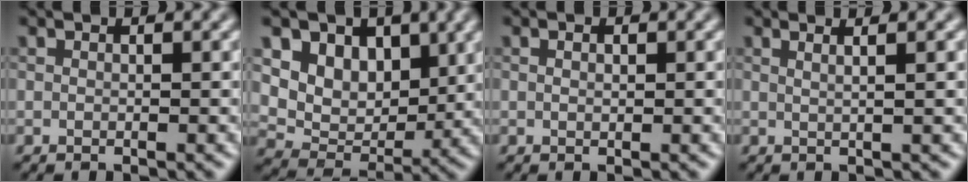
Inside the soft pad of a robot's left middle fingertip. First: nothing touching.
{"total": 7.0, "force": [3.1, 5.1, 3.6], "torque": [-0.066, -0.011, 0.061]}
{"total": 0.8, "force": [0.3, 0.4, 0.6], "torque": [-0.012, 0.002, 0.005]}
{"total": 3.0, "force": [1.4, 1.2, 2.4], "torque": [-0.013, 0.008, -0.011]}